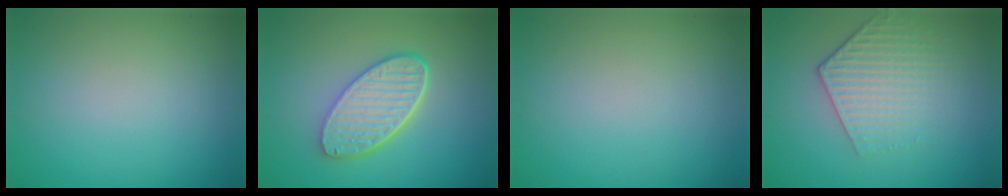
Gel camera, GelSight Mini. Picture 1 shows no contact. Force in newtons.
{"total": 5.5, "press": 4.4, "slide": 3.3}
{"total": 0.0}
{"total": 4.1, "press": 3.1, "slide": 2.7}